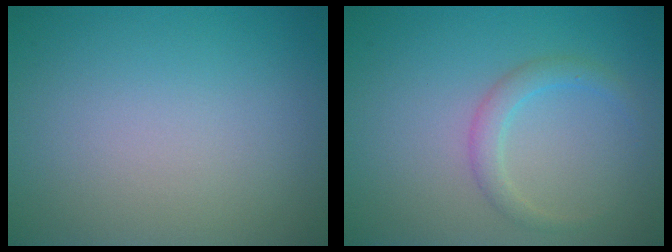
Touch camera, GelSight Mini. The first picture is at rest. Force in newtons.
{"total": 1.9, "press": 1.9, "slide": 0.2}